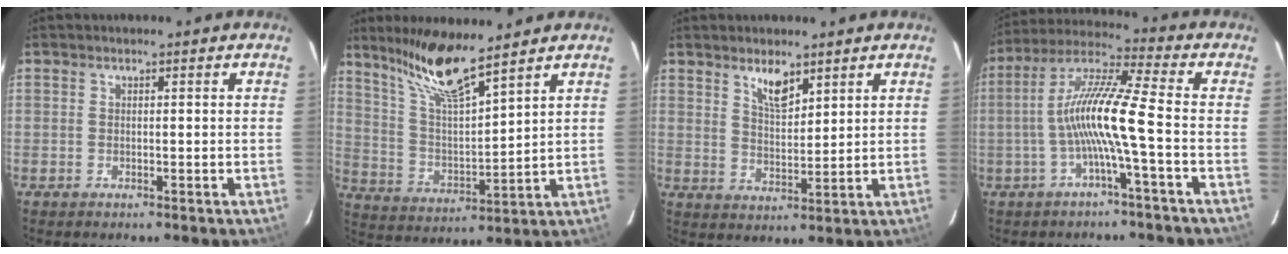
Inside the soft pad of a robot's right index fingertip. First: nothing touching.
{"total": 13.1, "force": [10.4, 1.0, 7.9], "torque": [-0.144, 0.000, 0.207]}
{"total": 5.5, "force": [3.8, 2.0, 3.4], "torque": [-0.057, -0.003, 0.072]}
{"total": 11.3, "force": [-2.7, -0.5, 10.9], "torque": [-0.218, 0.013, -0.051]}